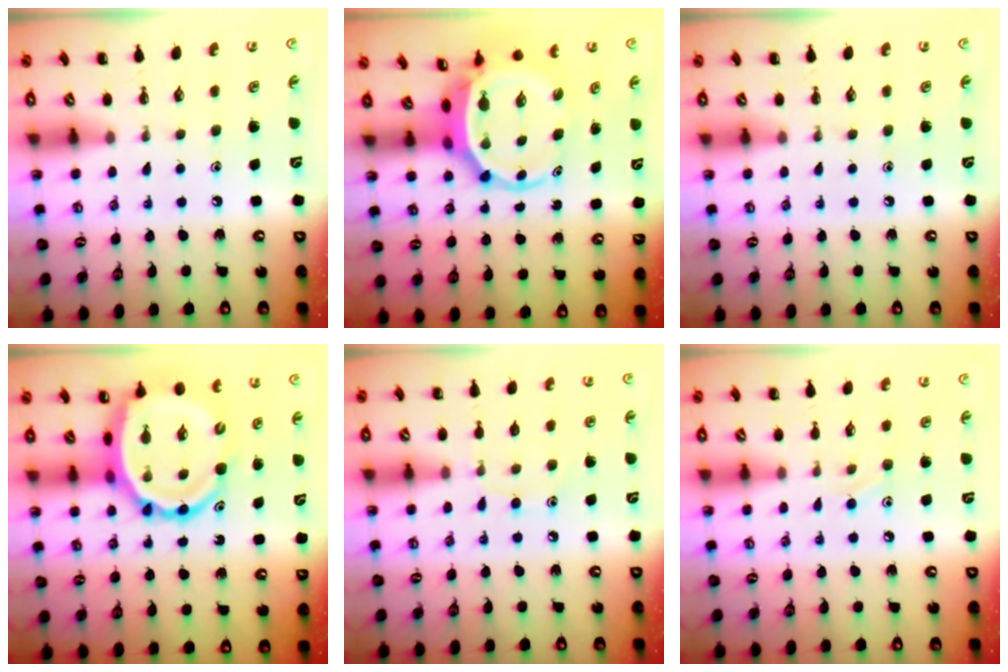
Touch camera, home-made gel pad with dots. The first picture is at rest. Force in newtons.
{"total": 5.7, "press": 5.4, "slide": 1.8}
{"total": 0.0}
{"total": 15.1, "press": 14.4, "slide": 4.3}
{"total": 6.9, "press": 6.5, "slide": 2.3}
{"total": 5.8, "press": 5.5, "slide": 1.8}